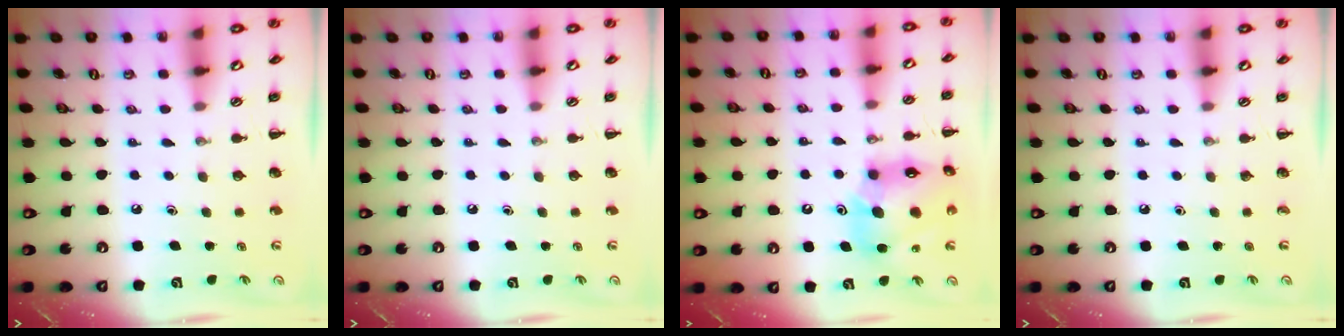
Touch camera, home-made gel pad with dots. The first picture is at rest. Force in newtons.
{"total": 0.0}
{"total": 17.3, "press": 16.6, "slide": 4.9}
{"total": 0.0}